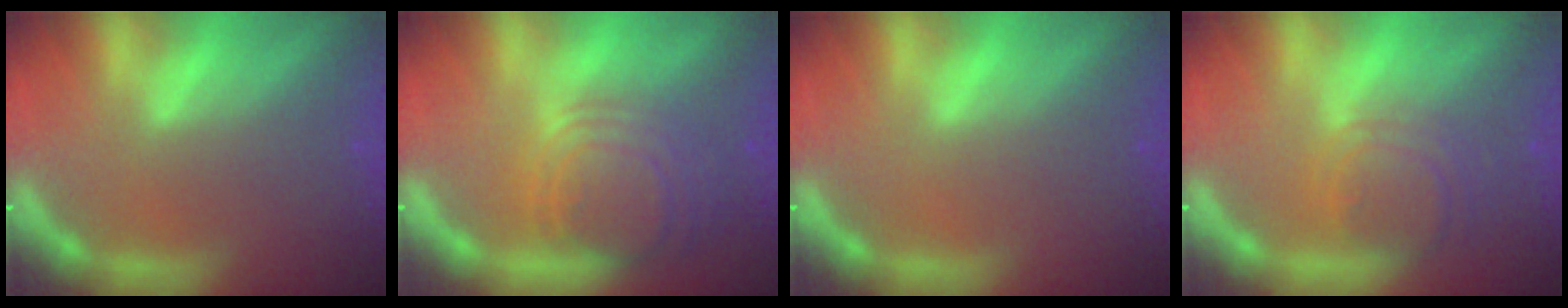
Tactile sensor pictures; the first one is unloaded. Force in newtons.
{"total": 8.5}
{"total": 0.0}
{"total": 5.0}